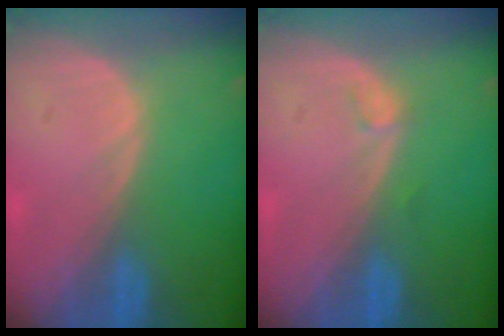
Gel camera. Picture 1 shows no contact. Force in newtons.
{"total": 0.8, "press": 0.7, "slide": 0.1}